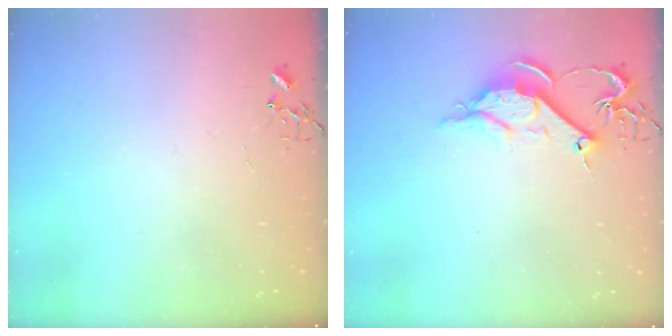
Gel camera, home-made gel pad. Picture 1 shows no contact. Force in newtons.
{"total": 9.9, "press": 9.8, "slide": 0.8}